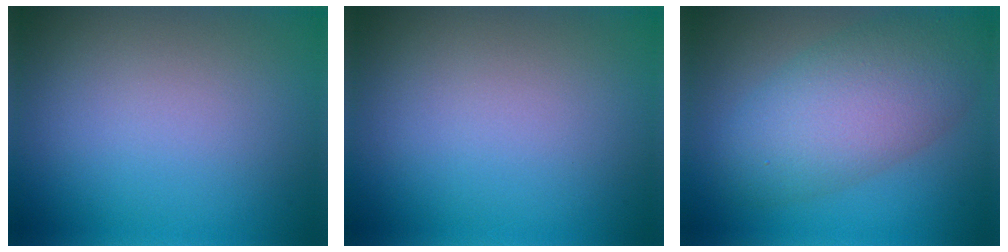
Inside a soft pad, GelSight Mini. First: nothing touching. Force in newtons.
{"total": 0.0}
{"total": 7.8, "press": 7.8, "slide": 0.4}